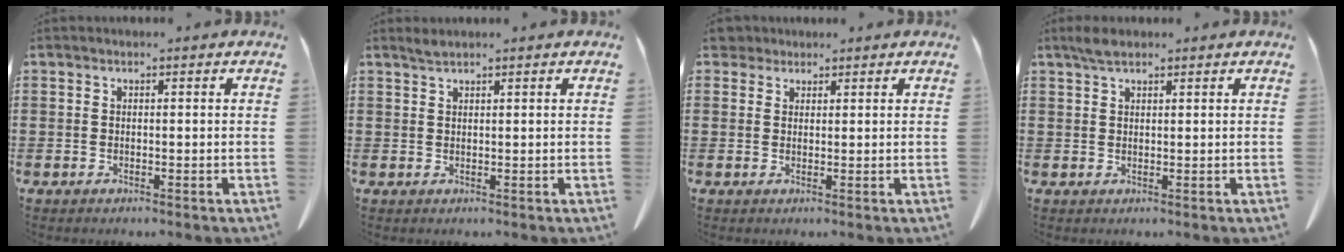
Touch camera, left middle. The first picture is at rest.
{"total": 1.2, "force": [1.0, 0.0, 0.6], "torque": [-0.014, -0.001, 0.019]}
{"total": 2.6, "force": [2.2, 1.3, 0.7], "torque": [-0.023, 0.007, 0.043]}
{"total": 2.3, "force": [1.7, 0.7, 1.4], "torque": [-0.032, 0.003, 0.032]}